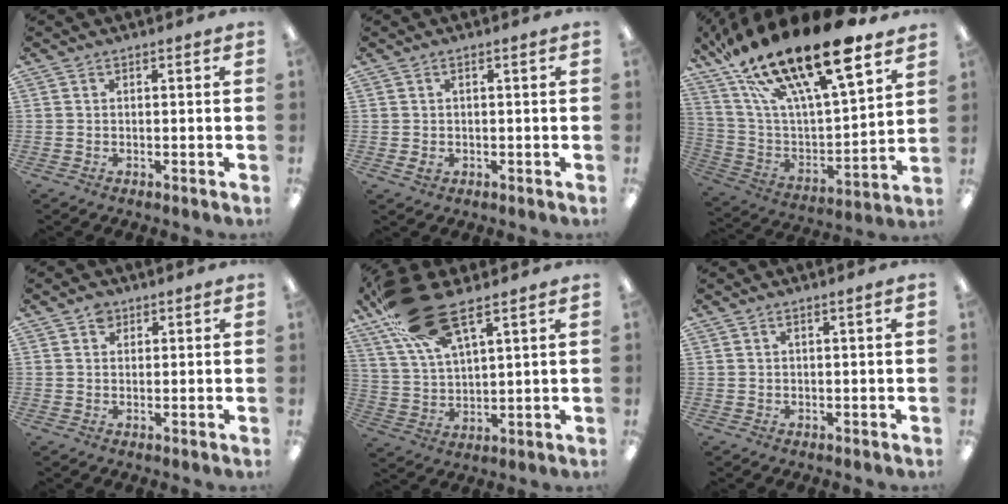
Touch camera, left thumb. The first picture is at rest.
{"total": 2.2, "force": [-0.3, 1.3, 1.7], "torque": [-0.030, 0.005, -0.005]}
{"total": 26.9, "force": [18.7, 7.6, 17.7], "torque": [-0.332, -0.119, 0.317]}
{"total": 2.5, "force": [1.6, 1.7, 0.9], "torque": [-0.011, -0.002, 0.028]}
{"total": 19.6, "force": [12.4, 7.1, 13.5], "torque": [-0.265, -0.039, 0.217]}
{"total": 1.1, "force": [0.4, 0.1, 1.0], "torque": [-0.018, -0.001, 0.008]}